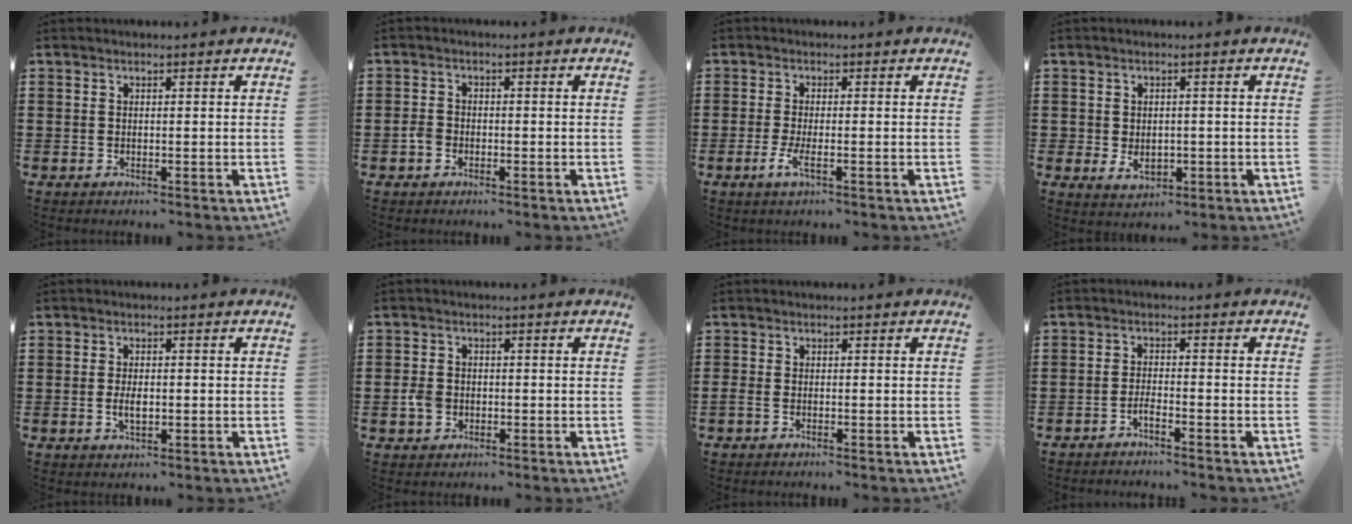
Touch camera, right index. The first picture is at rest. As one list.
[{"total": 2.1, "force": [-1.0, 1.5, 1.0], "torque": [-0.027, -0.001, -0.021]}, {"total": 3.1, "force": [-1.4, 0.4, 2.8], "torque": [-0.068, -0.013, -0.029]}, {"total": 2.9, "force": [-0.3, 2.1, 1.9], "torque": [-0.034, 0.000, -0.009]}, {"total": 2.8, "force": [-0.3, 1.2, 2.5], "torque": [-0.046, 0.002, -0.006]}, {"total": 3.1, "force": [-0.8, 2.5, 1.7], "torque": [-0.048, 0.001, -0.019]}, {"total": 0.9, "force": [-0.7, 0.1, 0.4], "torque": [-0.012, -0.006, -0.012]}, {"total": 1.8, "force": [-1.6, -0.1, 0.7], "torque": [-0.017, -0.002, -0.030]}]